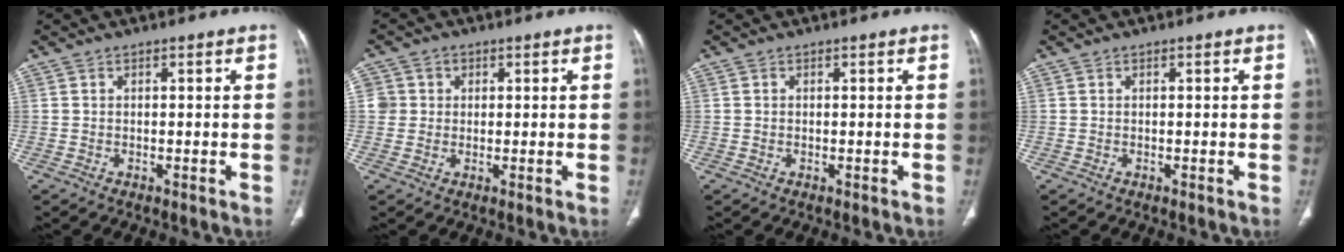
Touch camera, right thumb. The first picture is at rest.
{"total": 3.8, "force": [0.8, 3.7, 0.4], "torque": [0.019, 0.003, 0.011]}
{"total": 0.0}
{"total": 0.0}